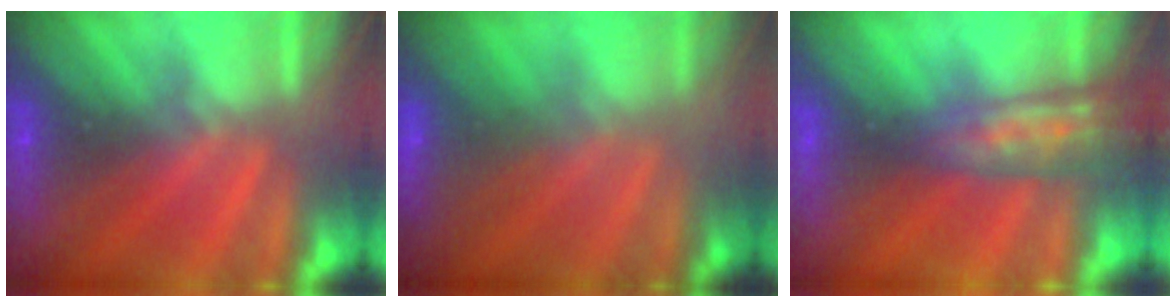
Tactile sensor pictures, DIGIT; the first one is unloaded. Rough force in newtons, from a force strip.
{"total": 2.9}
{"total": 2.9}